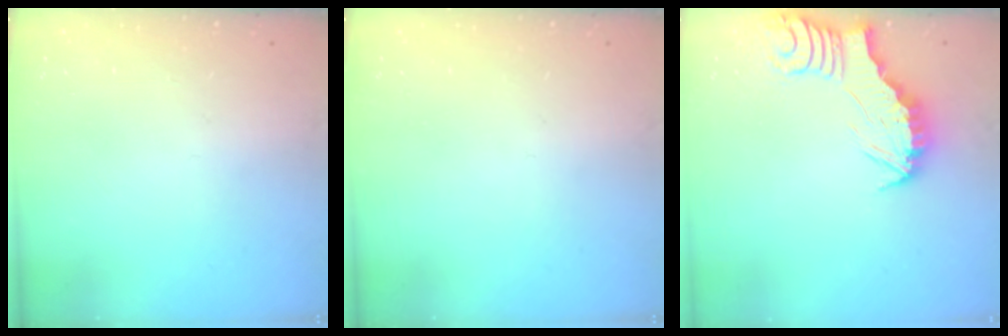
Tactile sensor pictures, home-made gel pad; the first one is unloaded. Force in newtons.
{"total": 0.0}
{"total": 2.4, "press": 2.4, "slide": 0.2}